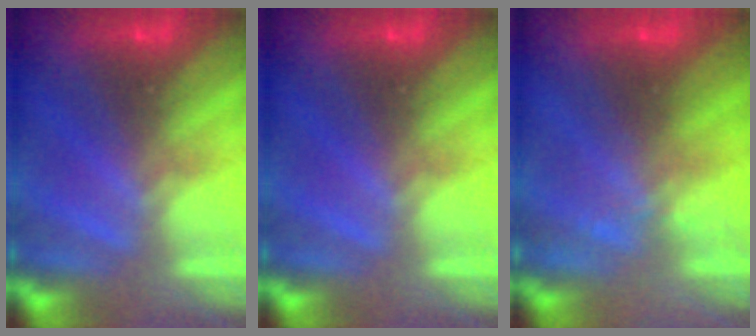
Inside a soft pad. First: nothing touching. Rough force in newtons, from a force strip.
{"total": 0.0}
{"total": 2.1}